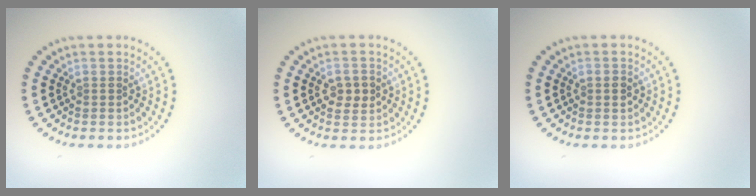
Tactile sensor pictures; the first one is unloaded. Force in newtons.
{"total": 2.2, "press": 2.2, "slide": 0.1}
{"total": 1.3, "press": 1.3, "slide": 0.1}